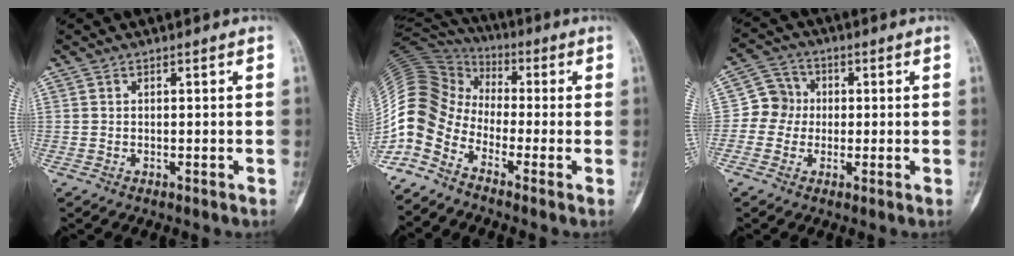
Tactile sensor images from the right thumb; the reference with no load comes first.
{"total": 12.0, "force": [-6.1, 7.7, 6.8], "torque": [-0.136, 0.063, -0.142]}
{"total": 6.0, "force": [-0.3, 5.7, 1.8], "torque": [0.001, 0.015, -0.020]}